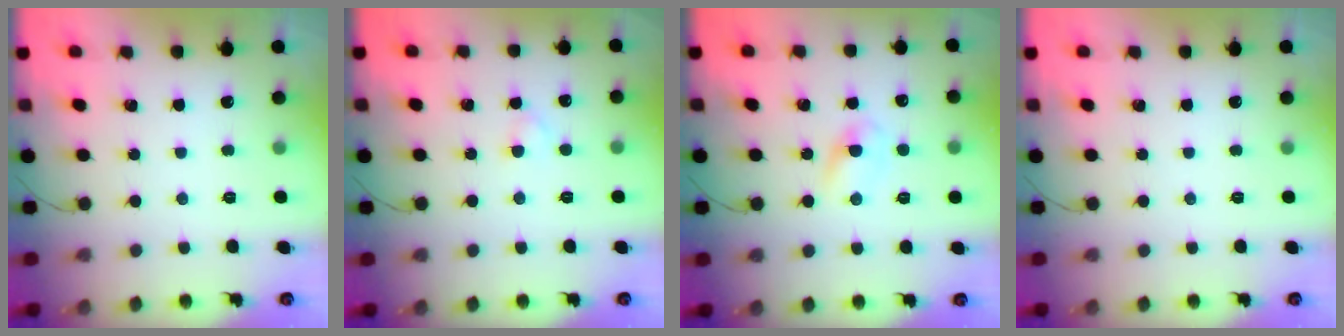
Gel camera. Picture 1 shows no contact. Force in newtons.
{"total": 1.9, "press": 1.6, "slide": 1.0}
{"total": 2.9, "press": 2.7, "slide": 1.2}
{"total": 0.0}